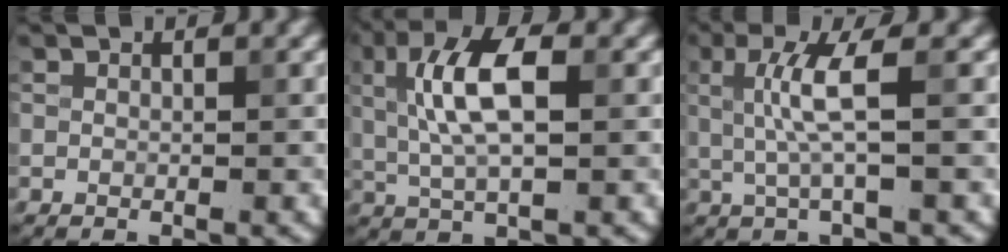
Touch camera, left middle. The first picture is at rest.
{"total": 6.1, "force": [1.0, 2.2, 5.5], "torque": [-0.107, 0.011, 0.016]}
{"total": 3.7, "force": [0.5, 0.5, 3.7], "torque": [-0.081, -0.001, 0.012]}